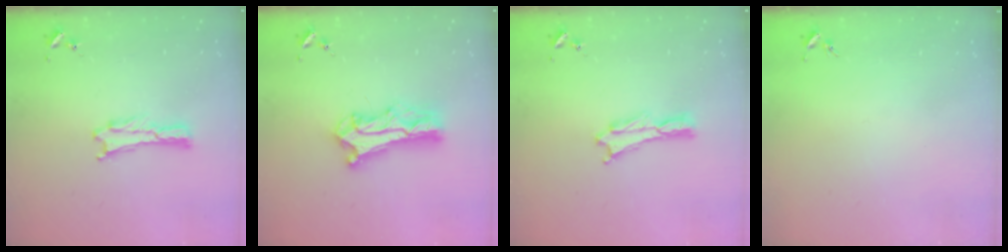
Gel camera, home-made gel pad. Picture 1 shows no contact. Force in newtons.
{"total": 9.6, "press": 9.6, "slide": 0.9}
{"total": 0.0}
{"total": 0.0}